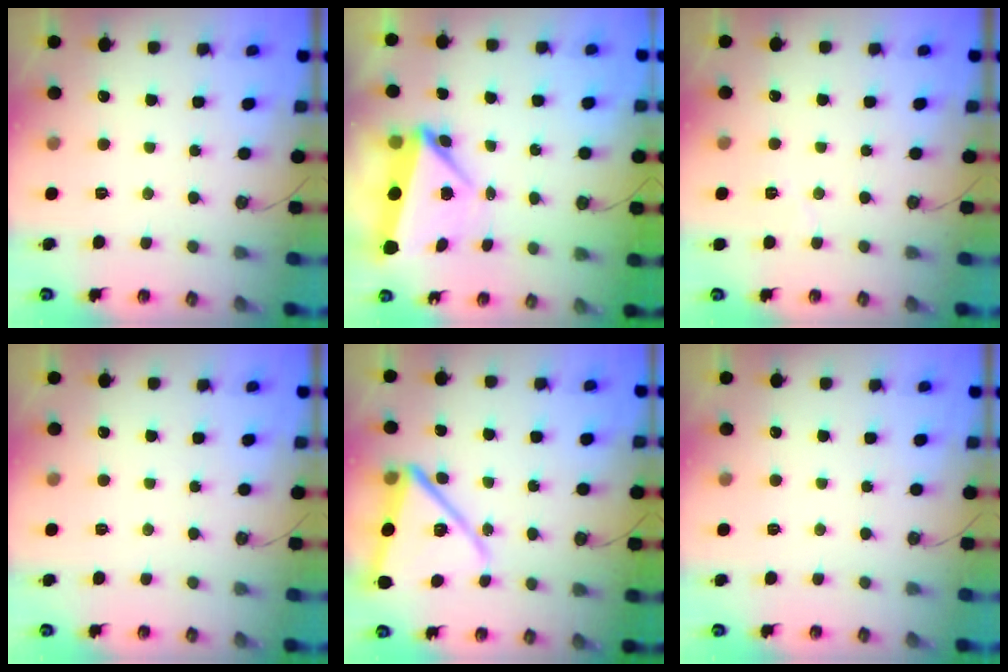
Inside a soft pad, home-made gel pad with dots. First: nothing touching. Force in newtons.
{"total": 5.9, "press": 5.9, "slide": 0.1}
{"total": 3.0, "press": 2.4, "slide": 1.7}
{"total": 0.0}
{"total": 15.4, "press": 15.3, "slide": 1.3}
{"total": 0.0}